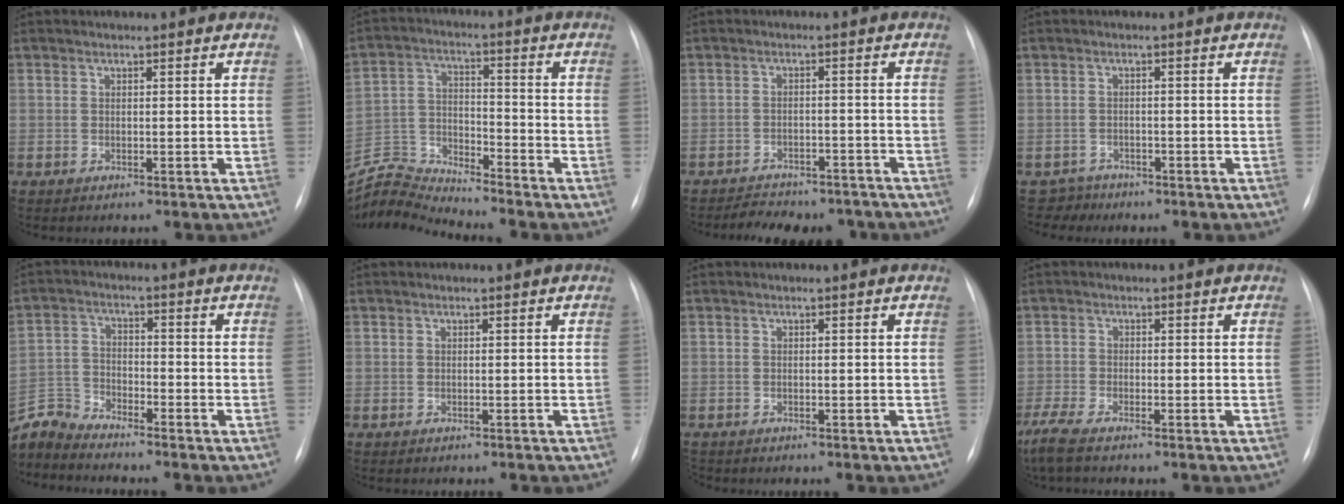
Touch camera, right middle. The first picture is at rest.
{"total": 8.4, "force": [-8.1, -1.9, -1.5], "torque": [0.015, 0.023, -0.152]}
{"total": 10.0, "force": [-8.9, 3.6, 2.5], "torque": [-0.043, 0.007, -0.109]}
{"total": 2.3, "force": [-1.7, 0.9, -1.1], "torque": [0.020, 0.001, -0.030]}
{"total": 6.6, "force": [-6.6, 0.1, -0.3], "torque": [-0.002, 0.003, -0.133]}
{"total": 0.9, "force": [-0.8, 0.2, 0.4], "torque": [-0.007, -0.001, -0.009]}
{"total": 1.0, "force": [-0.9, 0.5, 0.1], "torque": [-0.004, -0.001, -0.013]}
{"total": 4.5, "force": [-3.7, 0.4, 2.6], "torque": [-0.063, -0.018, -0.073]}